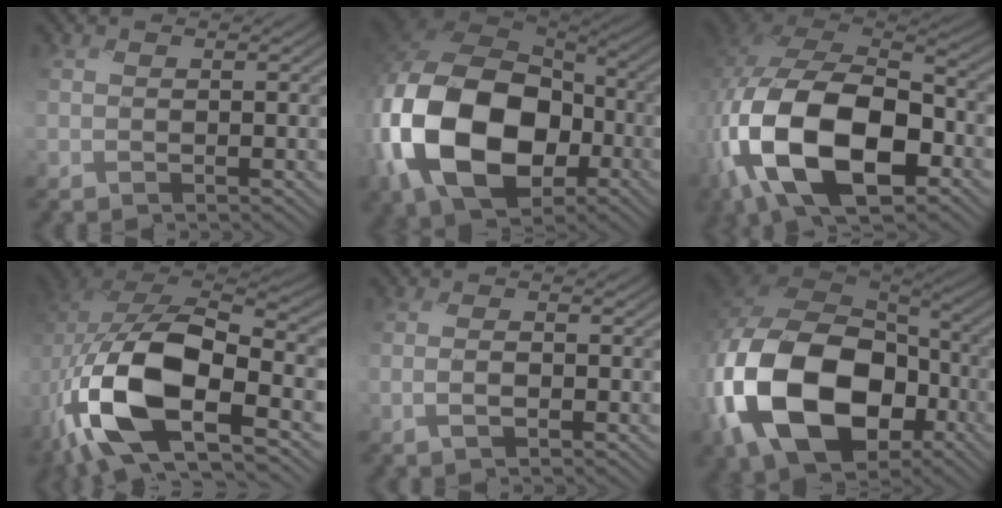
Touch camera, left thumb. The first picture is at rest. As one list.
[{"total": 18.0, "force": [-4.9, 12.8, 11.7], "torque": [-0.268, -0.042, -0.083]}, {"total": 17.5, "force": [-6.1, 10.5, 12.7], "torque": [-0.277, -0.051, -0.103]}, {"total": 15.8, "force": [-5.2, 8.9, 11.9], "torque": [-0.258, -0.031, -0.092]}, {"total": 1.4, "force": [-1.0, 0.2, 1.0], "torque": [-0.024, 0.000, -0.026]}, {"total": 18.8, "force": [-5.8, 13.1, 12.1], "torque": [-0.283, -0.045, -0.098]}]